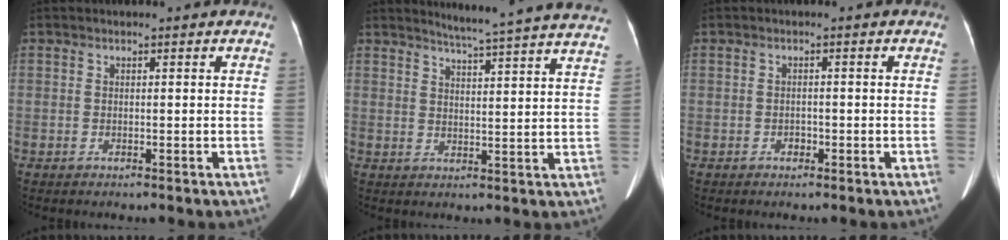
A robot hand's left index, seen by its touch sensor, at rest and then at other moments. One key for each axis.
{"total": 18.3, "fx": 17.1, "fy": -1.2, "fz": 6.4, "tx": -0.099, "ty": -0.059, "tz": 0.201}
{"total": 1.0, "fx": -0.7, "fy": 0.6, "fz": 0.4, "tx": -0.007, "ty": 0.002, "tz": -0.010}